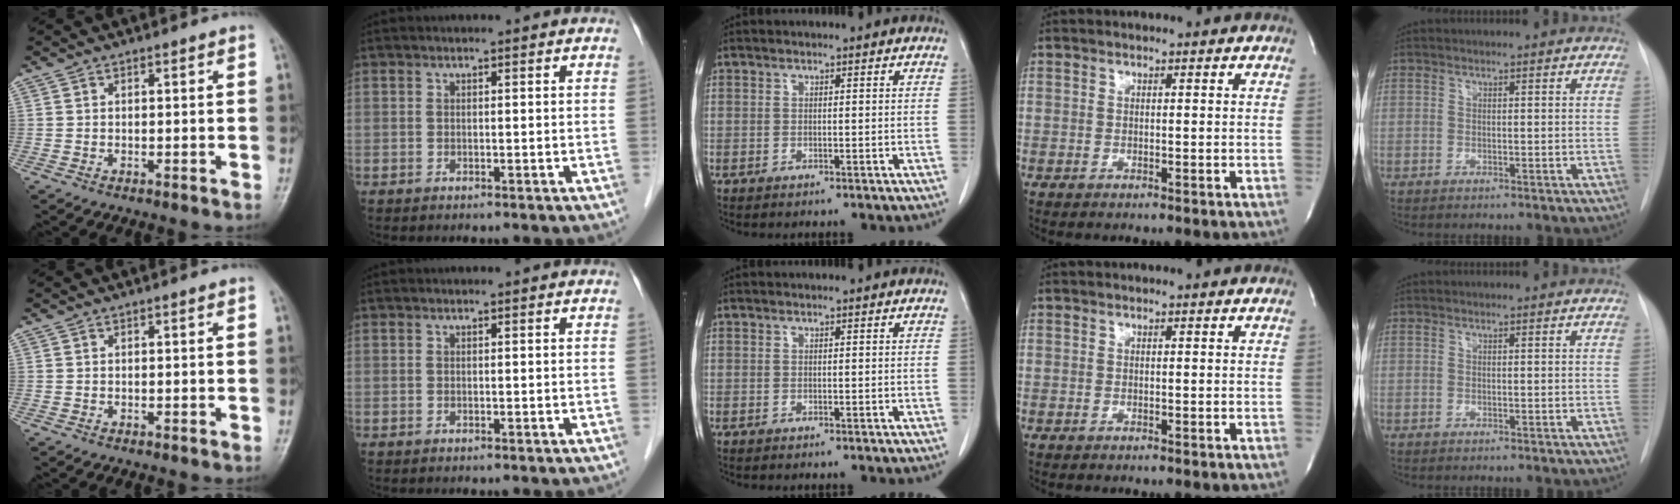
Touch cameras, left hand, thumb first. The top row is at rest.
{}